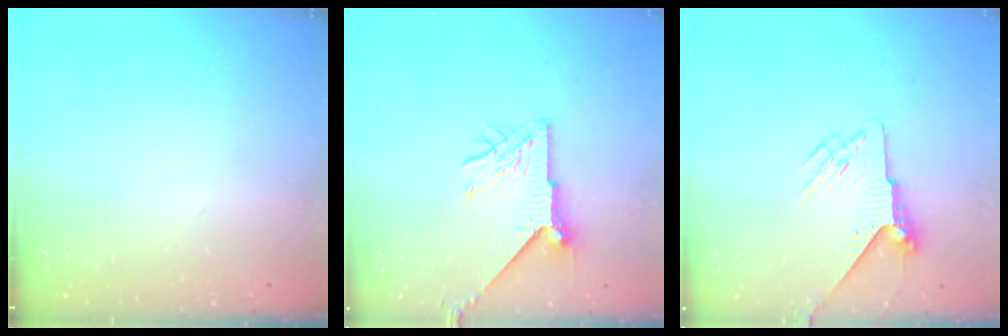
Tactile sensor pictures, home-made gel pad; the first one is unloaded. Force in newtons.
{"total": 9.7, "press": 9.7, "slide": 0.3}
{"total": 8.1, "press": 8.0, "slide": 1.3}